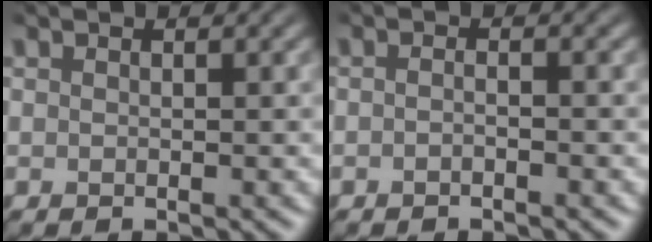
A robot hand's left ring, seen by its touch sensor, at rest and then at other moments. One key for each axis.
{"total": 0.8, "fx": -0.5, "fy": 0.2, "fz": 0.6, "tx": -0.013, "ty": -0.002, "tz": -0.011}